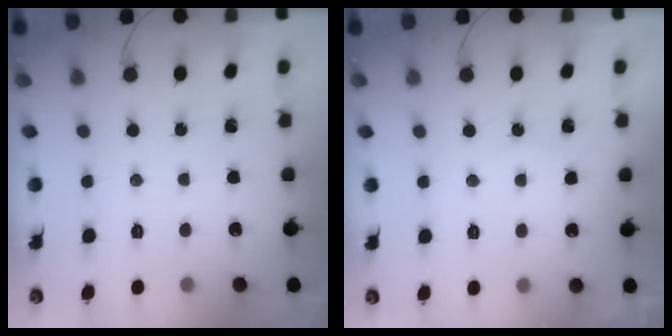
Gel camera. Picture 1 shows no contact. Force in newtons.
{"total": 2.2, "press": 2.1, "slide": 0.4}